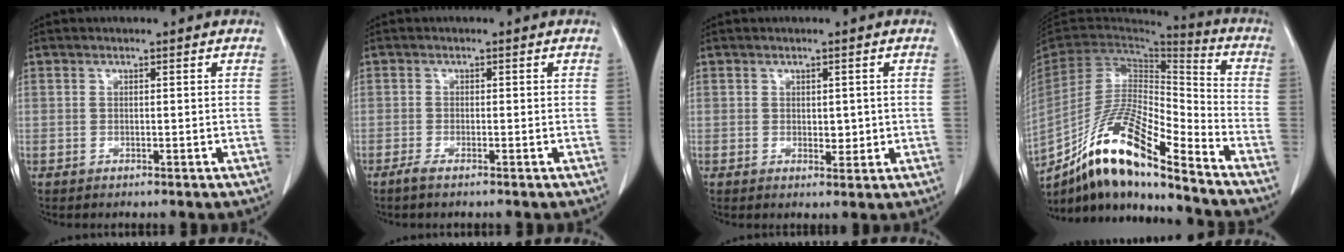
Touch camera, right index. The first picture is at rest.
{"total": 1.7, "force": [-1.2, 0.2, 1.2], "torque": [-0.027, -0.005, -0.025]}
{"total": 2.3, "force": [0.2, 1.4, 1.9], "torque": [-0.023, -0.005, 0.007]}
{"total": 18.0, "force": [-13.0, 2.4, 12.2], "torque": [-0.235, -0.008, -0.237]}